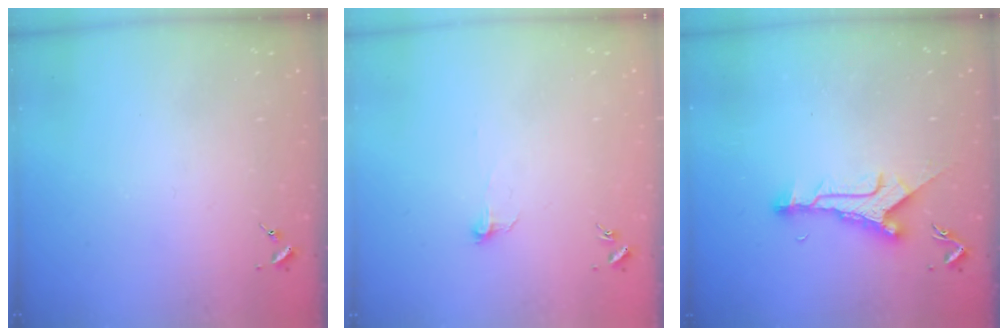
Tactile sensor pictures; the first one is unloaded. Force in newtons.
{"total": 3.9, "press": 3.9, "slide": 0.3}
{"total": 9.8, "press": 9.8, "slide": 0.3}